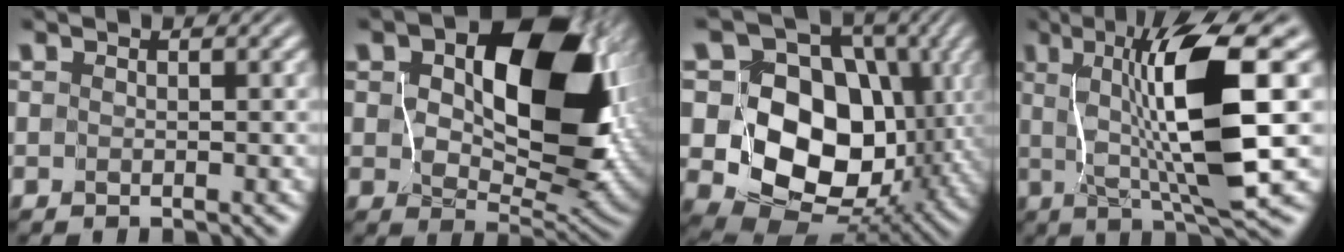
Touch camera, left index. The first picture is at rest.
{"total": 14.3, "force": [4.3, 8.7, 10.5], "torque": [-0.155, -0.012, 0.082]}
{"total": 14.8, "force": [1.2, 11.5, 9.3], "torque": [-0.142, 0.002, 0.017]}
{"total": 10.7, "force": [1.6, 1.8, 10.4], "torque": [-0.163, -0.005, 0.035]}